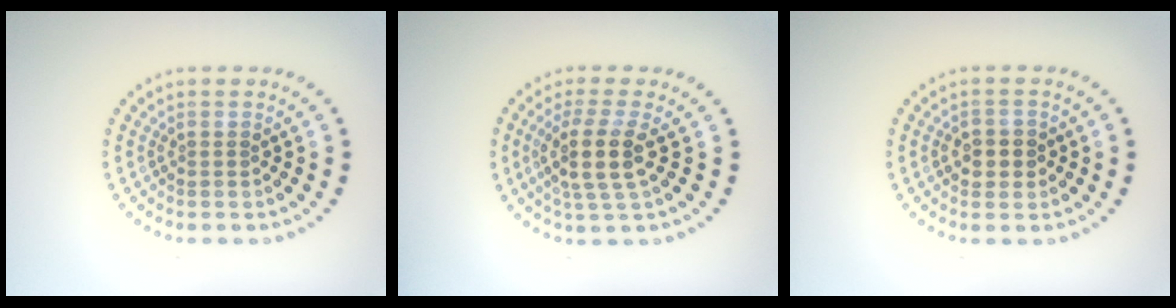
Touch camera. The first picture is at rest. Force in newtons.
{"total": 3.8, "press": 3.2, "slide": 2.1}
{"total": 2.4, "press": 2.3, "slide": 0.6}